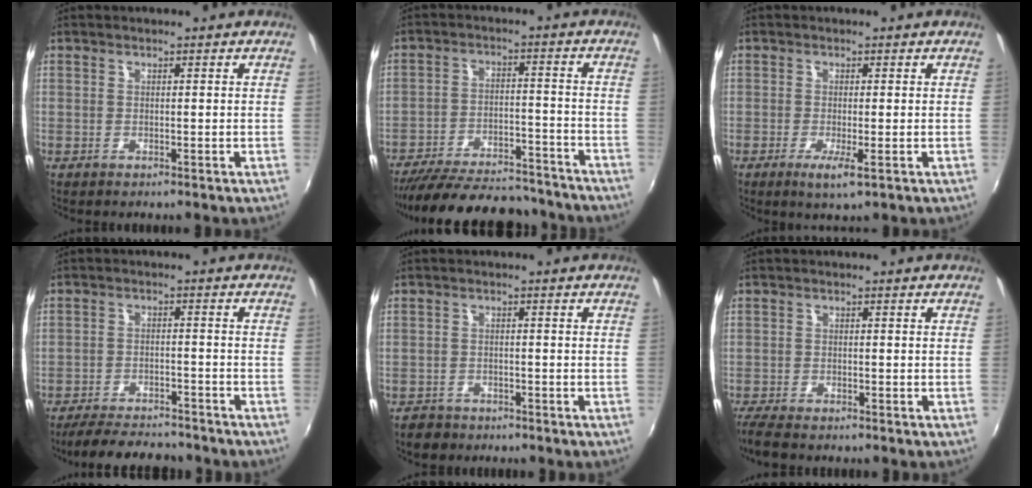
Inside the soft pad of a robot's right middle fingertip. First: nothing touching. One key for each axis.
{"total": 24.1, "fx": -21.0, "fy": 6.7, "fz": 9.8, "tx": -0.190, "ty": -0.007, "tz": -0.287}
{"total": 3.2, "fx": -1.0, "fy": -0.1, "fz": 3.0, "tx": -0.064, "ty": -0.013, "tz": -0.022}
{"total": 11.9, "fx": -10.6, "fy": 3.0, "fz": 4.7, "tx": -0.112, "ty": -0.007, "tz": -0.160}
{"total": 3.2, "fx": -2.5, "fy": 1.9, "fz": 0.7, "tx": -0.026, "ty": -0.002, "tz": -0.044}
{"total": 4.3, "fx": -3.6, "fy": 0.6, "fz": 2.1, "tx": -0.058, "ty": -0.022, "tz": -0.070}